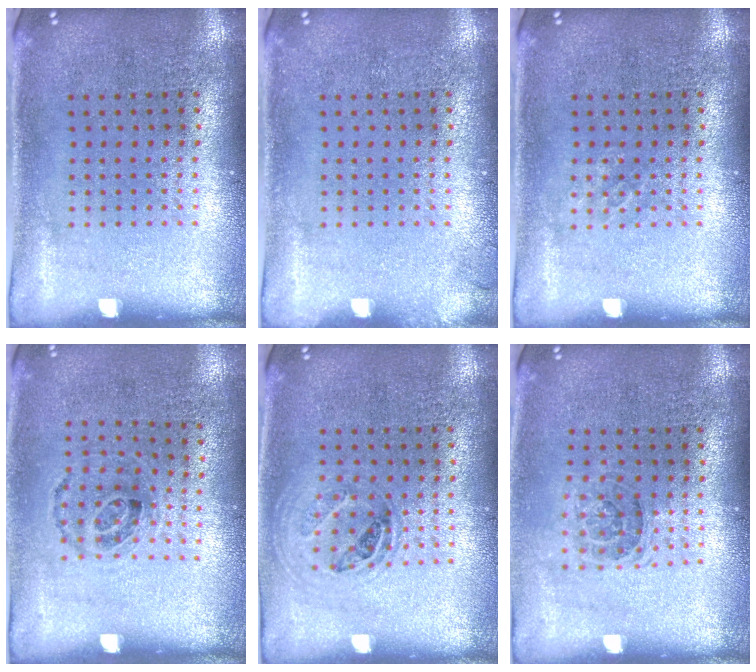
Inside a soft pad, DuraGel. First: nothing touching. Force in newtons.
{"total": 0.6, "press": 0.6, "slide": 0.1}
{"total": 0.8, "press": 0.8, "slide": 0.1}
{"total": 0.9, "press": 0.7, "slide": 0.6}
{"total": 1.1, "press": 0.9, "slide": 0.6}
{"total": 1.3, "press": 1.0, "slide": 0.7}